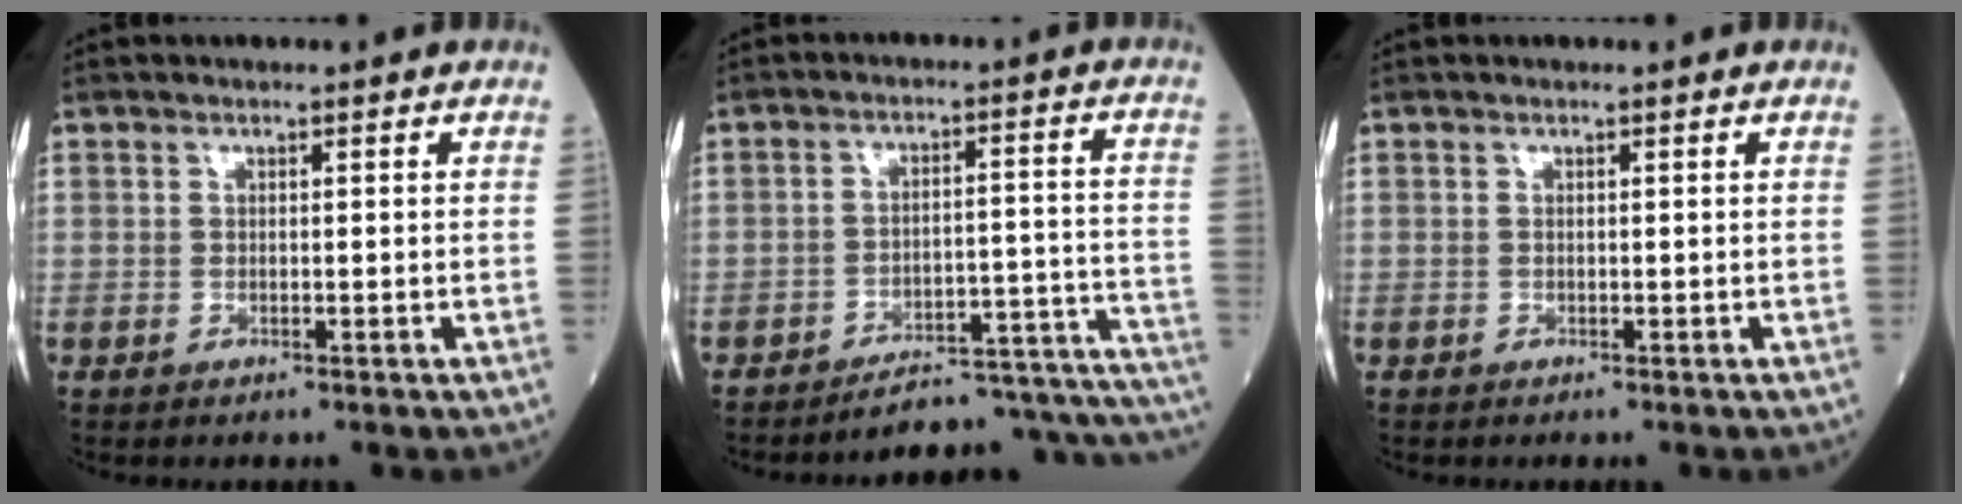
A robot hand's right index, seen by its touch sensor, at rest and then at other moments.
{"total": 17.1, "force": [-16.9, 0.6, 2.7], "torque": [0.021, 0.044, -0.214]}
{"total": 0.0}